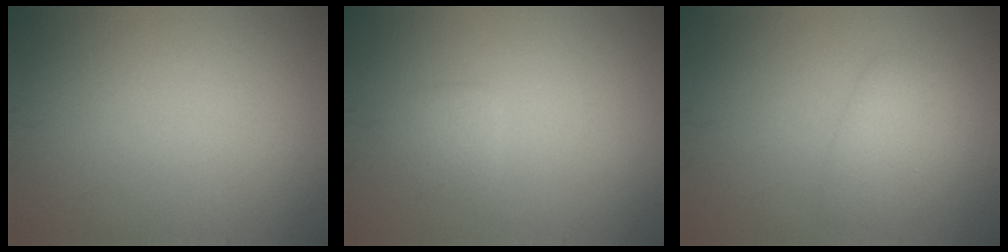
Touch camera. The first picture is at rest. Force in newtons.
{"total": 1.4, "press": 1.3, "slide": 0.3}
{"total": 2.6, "press": 2.6, "slide": 0.1}